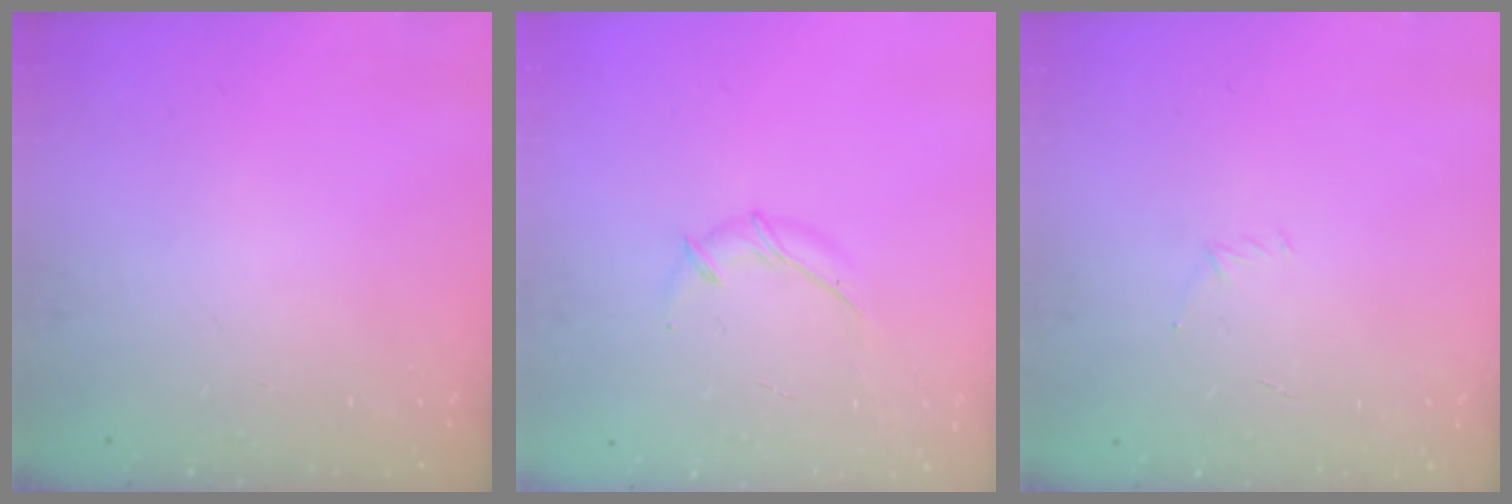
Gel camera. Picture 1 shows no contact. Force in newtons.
{"total": 6.1, "press": 6.0, "slide": 1.1}
{"total": 2.9, "press": 2.8, "slide": 0.8}